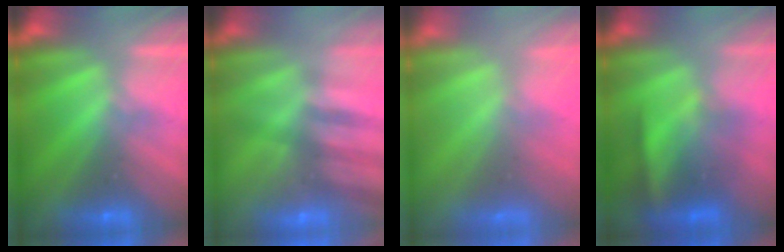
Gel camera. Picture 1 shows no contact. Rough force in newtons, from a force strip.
{"total": 2.4}
{"total": 9.6}
{"total": 3.6}